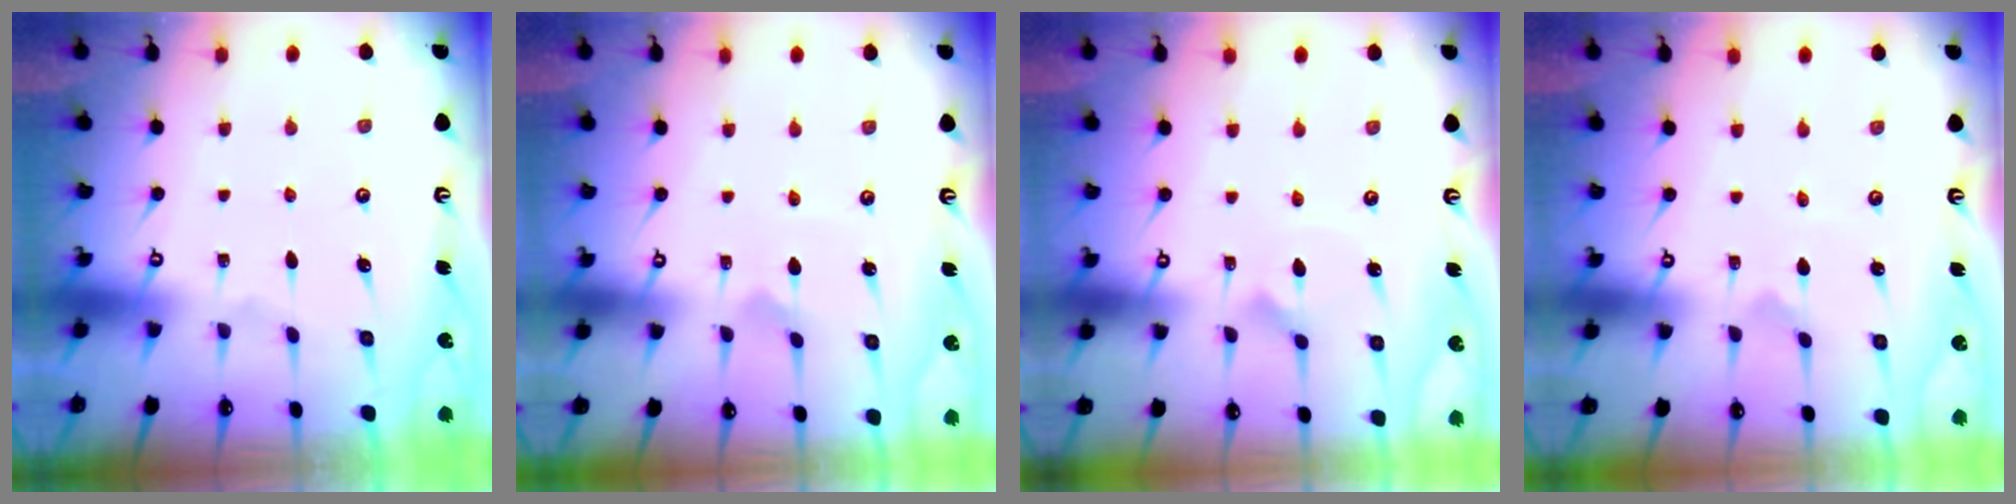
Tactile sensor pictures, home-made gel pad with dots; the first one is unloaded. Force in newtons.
{"total": 2.1, "press": 2.1, "slide": 0.3}
{"total": 2.2, "press": 2.2, "slide": 0.1}
{"total": 0.0}